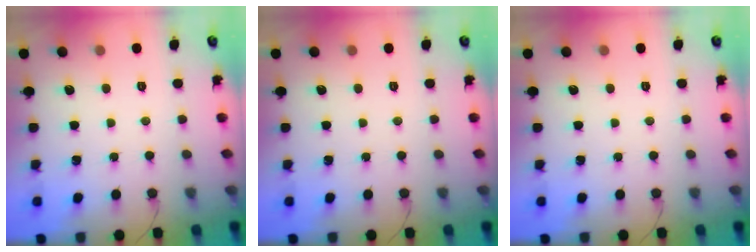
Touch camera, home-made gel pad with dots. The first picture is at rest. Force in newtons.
{"total": 0.0}
{"total": 0.0}